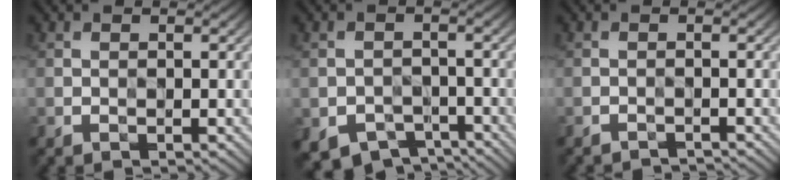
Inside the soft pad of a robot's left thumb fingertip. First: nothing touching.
{"total": 5.0, "force": [-3.6, 3.0, 1.9], "torque": [-0.032, -0.016, -0.050]}
{"total": 1.8, "force": [-1.7, -0.5, -0.3], "torque": [0.007, 0.004, -0.027]}